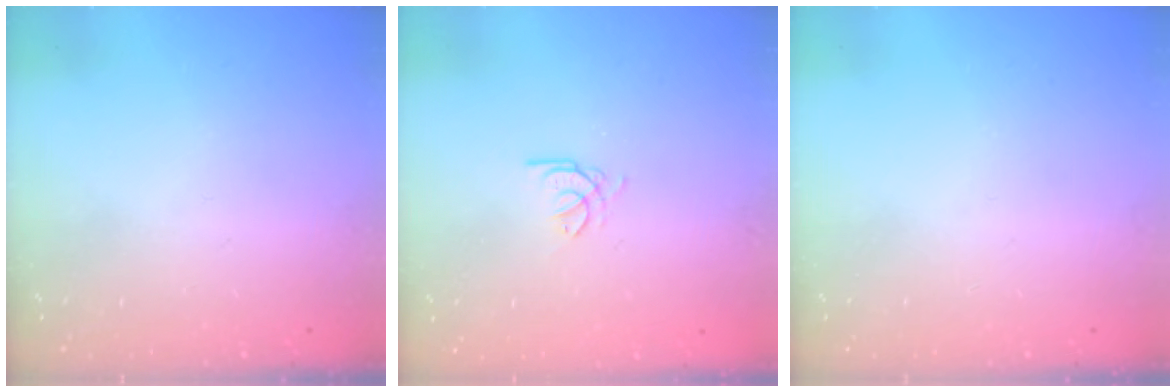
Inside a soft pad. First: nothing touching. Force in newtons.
{"total": 2.7, "press": 2.7, "slide": 0.4}
{"total": 0.0}